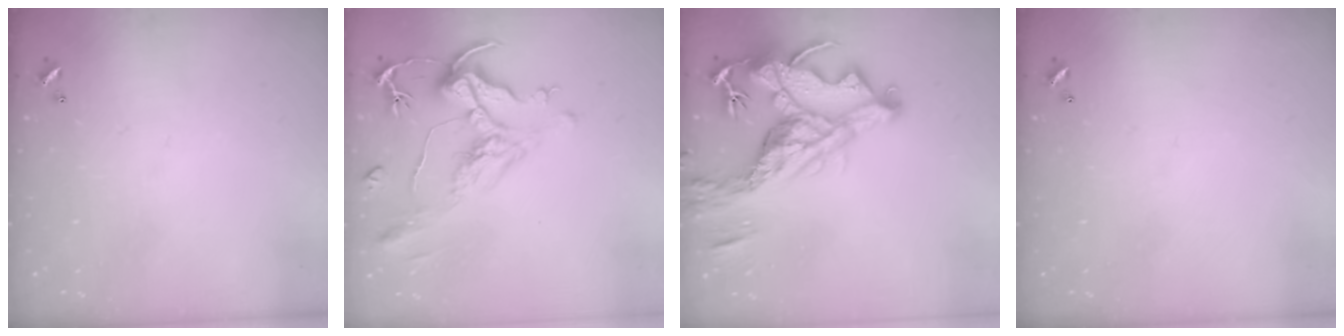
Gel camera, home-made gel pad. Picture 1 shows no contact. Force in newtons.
{"total": 1.7, "press": 1.3, "slide": 1.2}
{"total": 15.6, "press": 15.4, "slide": 2.6}
{"total": 0.0}